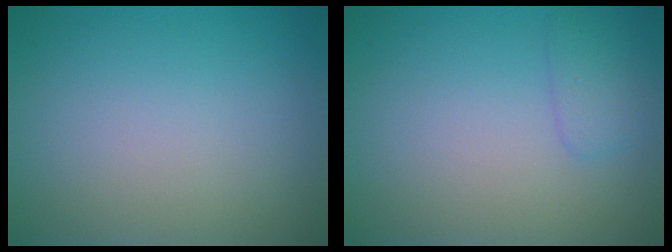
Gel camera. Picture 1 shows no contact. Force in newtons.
{"total": 1.6, "press": 1.6, "slide": 0.1}